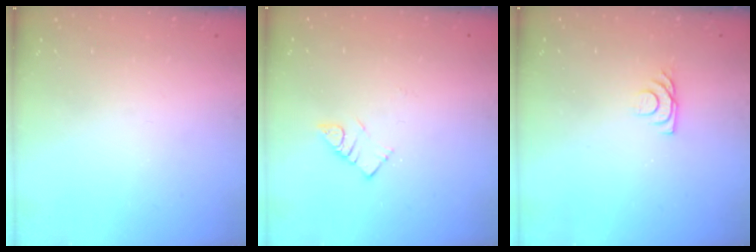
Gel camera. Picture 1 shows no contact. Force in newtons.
{"total": 3.8, "press": 3.7, "slide": 0.5}
{"total": 5.3, "press": 5.3, "slide": 0.6}